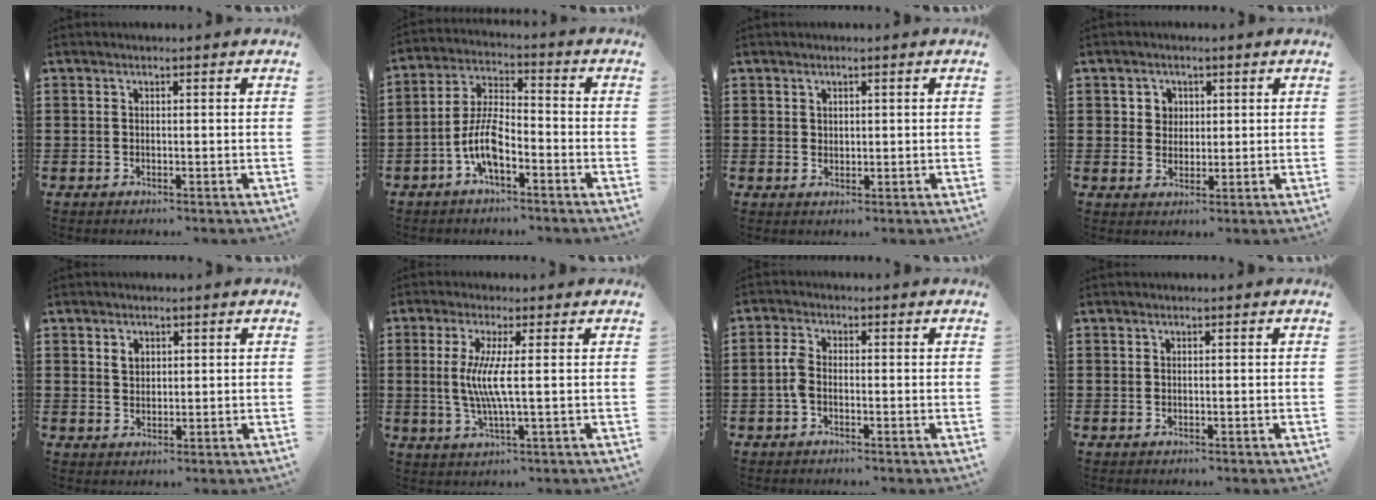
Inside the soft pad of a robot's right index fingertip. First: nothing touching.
{"total": 7.4, "force": [-3.5, 2.7, 6.0], "torque": [-0.141, -0.003, -0.071]}
{"total": 1.2, "force": [0.9, 0.8, 0.3], "torque": [-0.006, 0.003, 0.017]}
{"total": 2.6, "force": [0.8, 2.4, 0.5], "torque": [-0.021, 0.010, 0.013]}
{"total": 1.8, "force": [1.0, 1.3, 0.8], "torque": [-0.021, 0.006, 0.018]}
{"total": 6.2, "force": [0.3, -0.1, 6.2], "torque": [-0.131, -0.015, -0.002]}
{"total": 2.7, "force": [-0.8, 1.2, 2.2], "torque": [-0.057, -0.002, -0.020]}
{"total": 0.0}